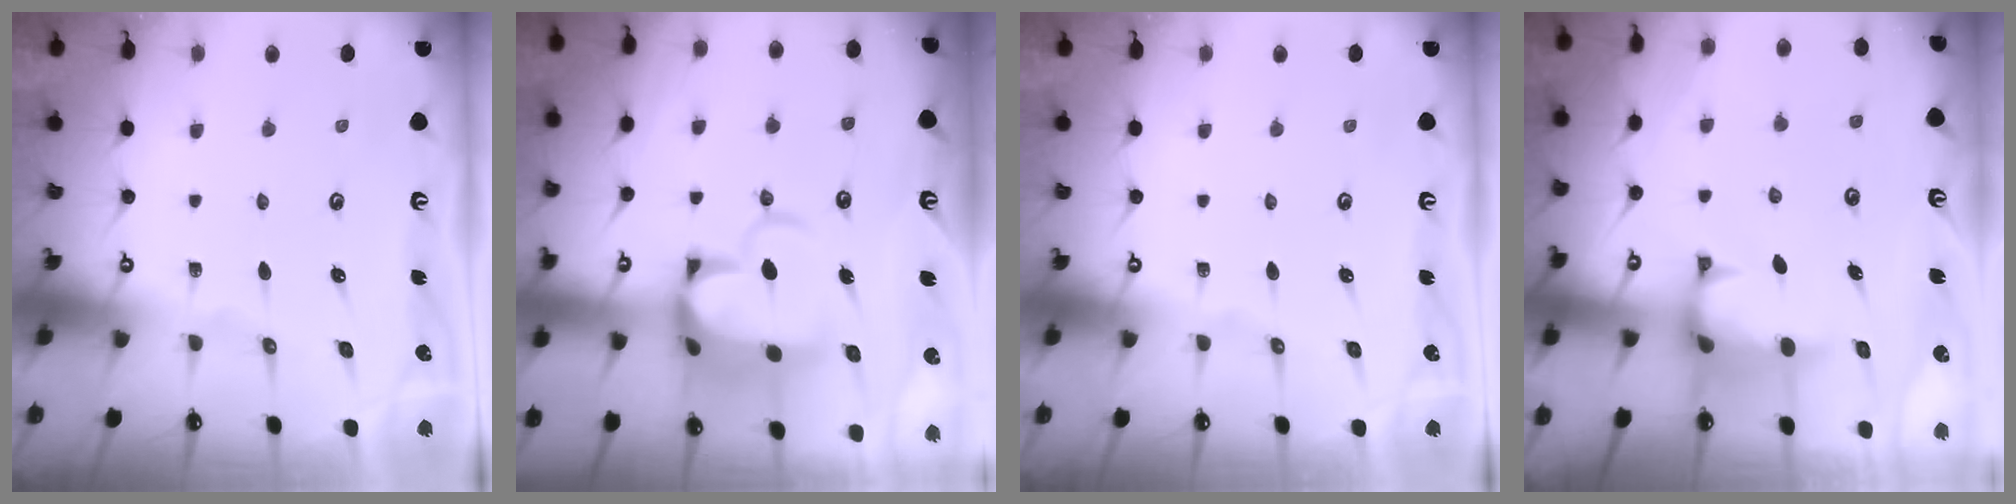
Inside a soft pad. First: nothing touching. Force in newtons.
{"total": 8.6, "press": 8.4, "slide": 1.7}
{"total": 0.0}
{"total": 1.3, "press": 1.0, "slide": 0.8}